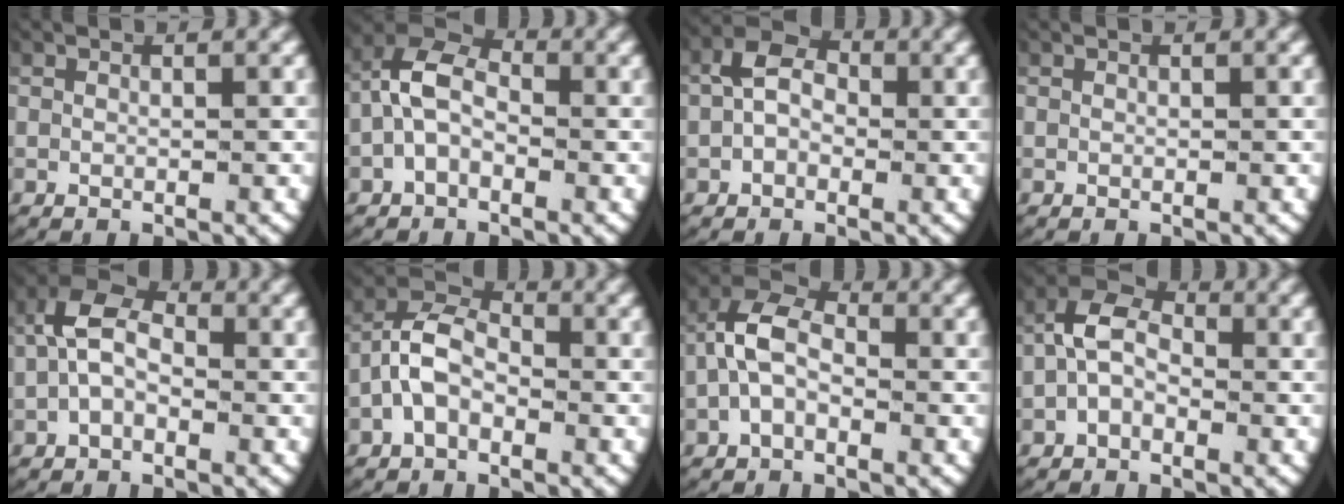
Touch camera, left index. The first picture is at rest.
{"total": 5.5, "force": [0.3, 4.1, 3.7], "torque": [-0.070, 0.001, -0.006]}
{"total": 4.9, "force": [1.1, 3.6, 3.2], "torque": [-0.047, 0.006, 0.009]}
{"total": 0.0}
{"total": 5.0, "force": [0.8, 3.4, 3.6], "torque": [-0.062, 0.006, 0.002]}
{"total": 5.4, "force": [0.0, 4.1, 3.4], "torque": [-0.060, -0.001, -0.009]}
{"total": 5.1, "force": [0.1, 3.6, 3.6], "torque": [-0.070, 0.001, -0.006]}
{"total": 5.5, "force": [0.5, 4.1, 3.7], "torque": [-0.063, 0.006, -0.004]}